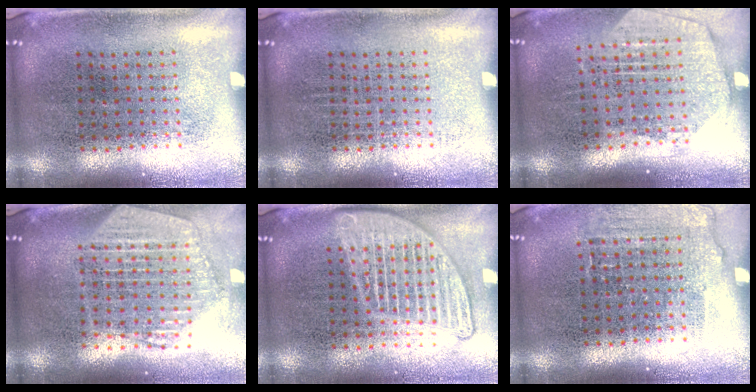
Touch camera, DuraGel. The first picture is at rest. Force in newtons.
{"total": 0.0}
{"total": 1.9, "press": 1.7, "slide": 0.9}
{"total": 2.4, "press": 2.0, "slide": 1.2}
{"total": 2.1, "press": 2.1, "slide": 0.2}
{"total": 1.1, "press": 1.0, "slide": 0.4}